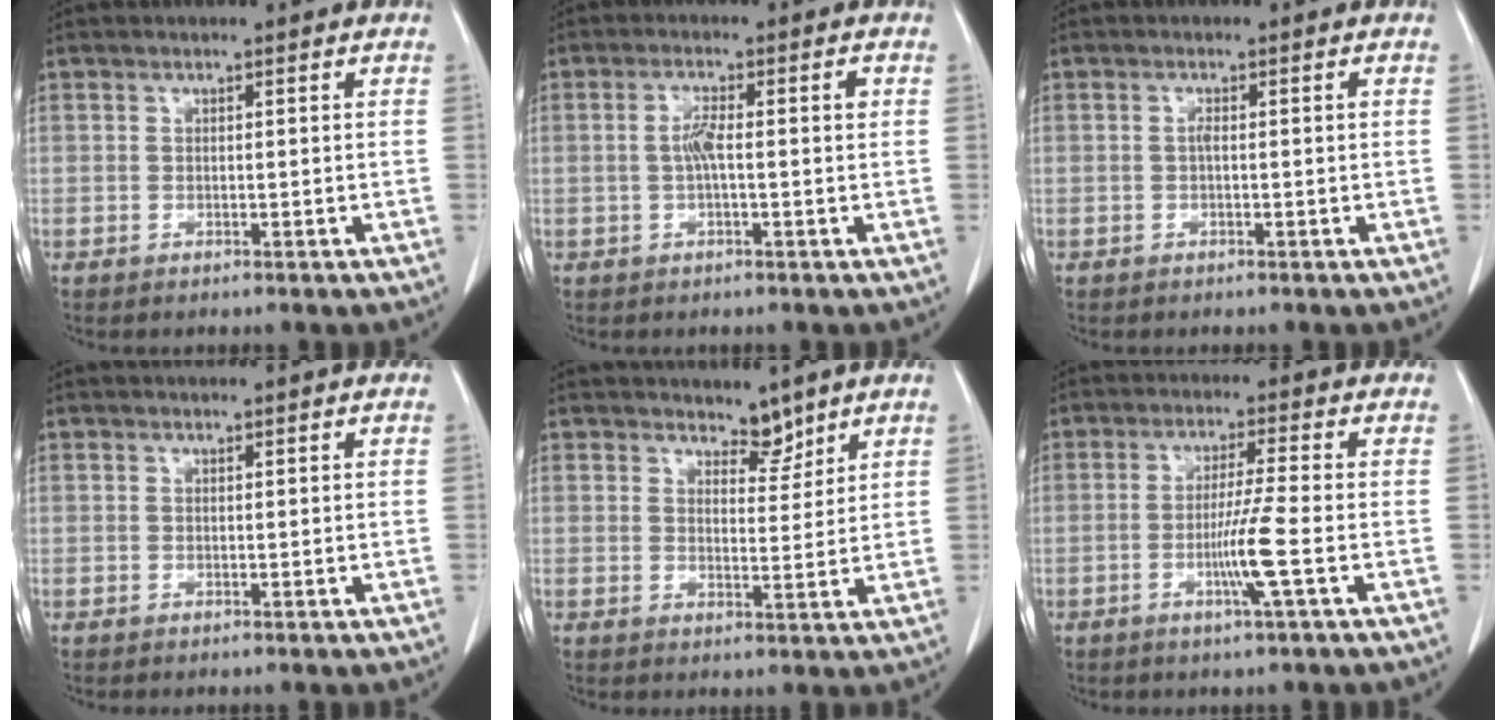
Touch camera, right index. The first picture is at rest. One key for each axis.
{"total": 4.1, "fx": 0.0, "fy": 0.6, "fz": 4.1, "tx": -0.080, "ty": 0.015, "tz": 0.001}
{"total": 1.2, "fx": -0.1, "fy": 0.2, "fz": 1.2, "tx": -0.022, "ty": 0.001, "tz": 0.000}
{"total": 0.0}
{"total": 3.4, "fx": 2.9, "fy": 1.4, "fz": 0.8, "tx": -0.007, "ty": -0.005, "tz": 0.049}
{"total": 6.2, "fx": -1.9, "fy": -1.2, "fz": 5.7, "tx": -0.106, "ty": -0.012, "tz": -0.038}